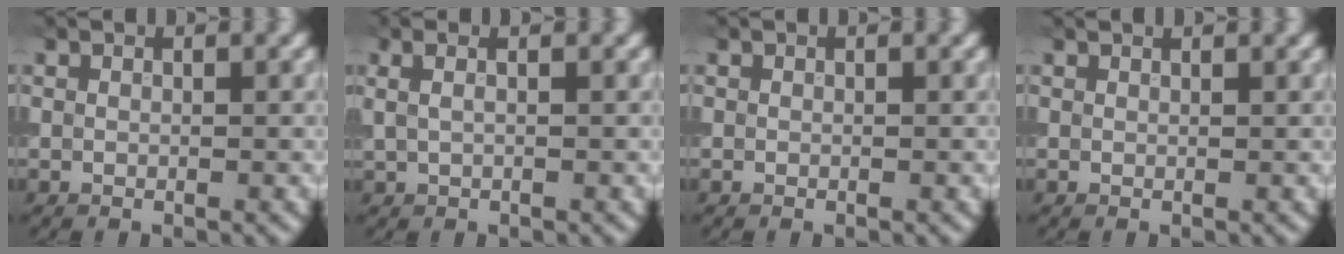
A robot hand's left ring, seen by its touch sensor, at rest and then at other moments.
{"total": 2.1, "force": [1.1, 0.7, 1.7], "torque": [-0.035, 0.002, 0.009]}
{"total": 0.0}
{"total": 0.5, "force": [0.5, -0.1, 0.0], "torque": [-0.004, 0.003, 0.012]}